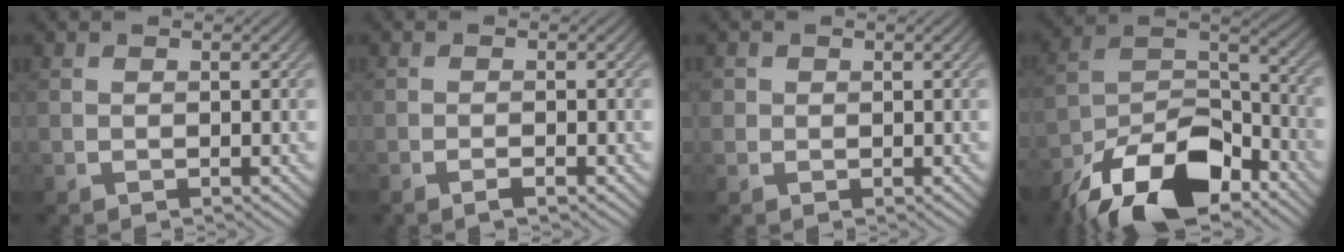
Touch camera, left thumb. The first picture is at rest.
{"total": 1.3, "force": [-0.8, 0.1, 1.0], "torque": [-0.018, 0.003, -0.017]}
{"total": 1.2, "force": [0.3, 1.1, 0.2], "torque": [-0.001, -0.002, 0.001]}
{"total": 15.1, "force": [-10.7, 6.4, 8.5], "torque": [-0.172, -0.012, -0.200]}